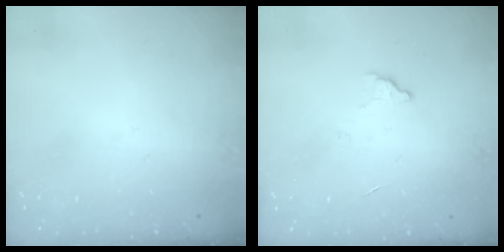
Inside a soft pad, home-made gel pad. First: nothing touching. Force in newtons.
{"total": 3.0, "press": 3.0, "slide": 0.2}